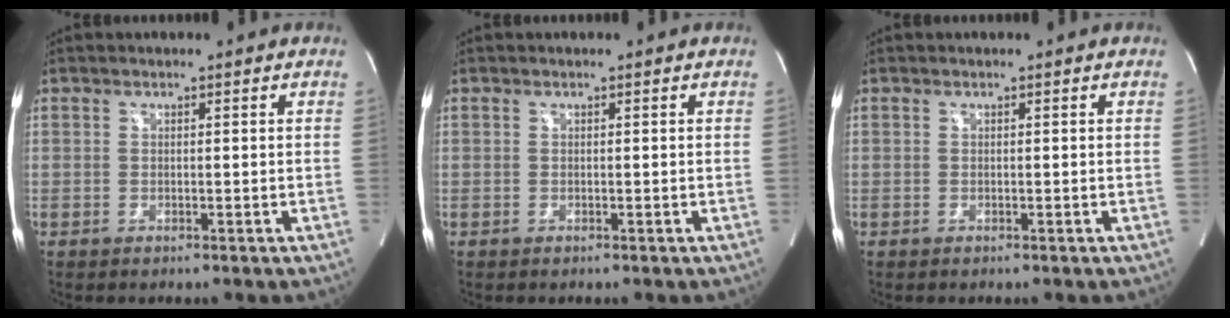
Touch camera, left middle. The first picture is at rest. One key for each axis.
{"total": 0.0}
{"total": 0.0}